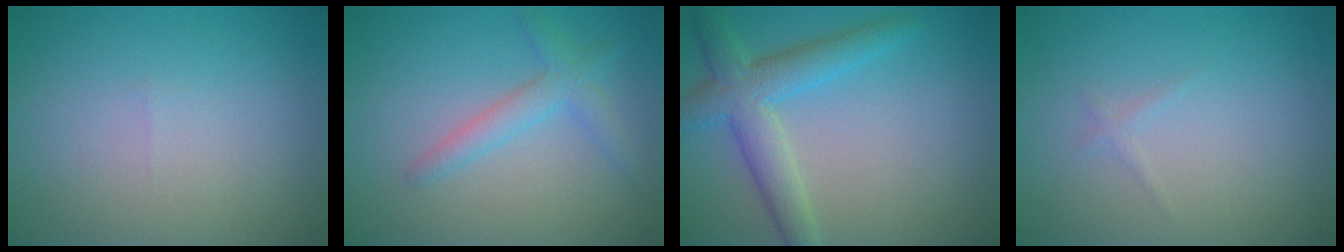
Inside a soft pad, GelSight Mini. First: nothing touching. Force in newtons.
{"total": 2.4, "press": 2.4, "slide": 0.2}
{"total": 4.7, "press": 4.7, "slide": 0.1}
{"total": 0.6, "press": 0.6, "slide": 0.0}